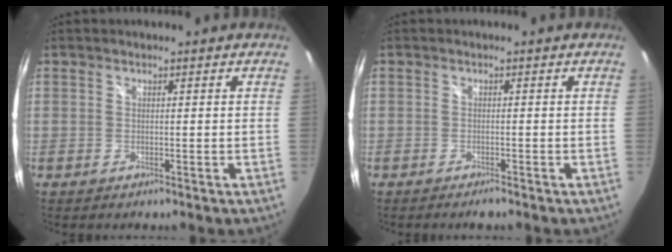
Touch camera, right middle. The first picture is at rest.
{"total": 1.8, "force": [-1.6, 0.4, 0.8], "torque": [-0.019, -0.006, -0.028]}